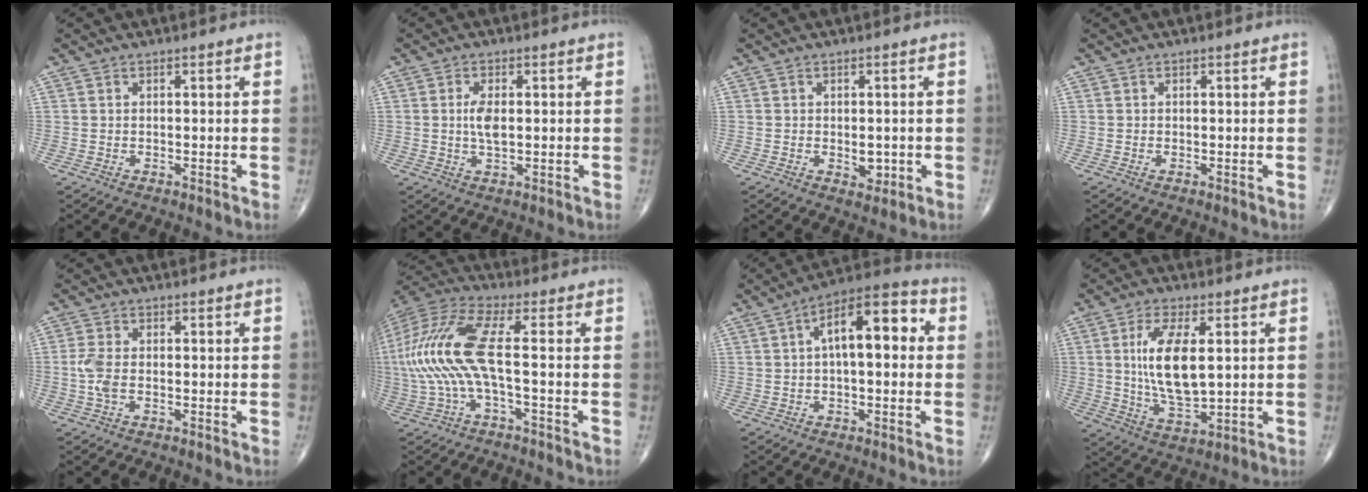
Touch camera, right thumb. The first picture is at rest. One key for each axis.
{"total": 3.9, "fx": 0.3, "fy": 1.7, "fz": 3.5, "tx": -0.067, "ty": -0.006, "tz": 0.004}
{"total": 3.1, "fx": -0.3, "fy": 2.0, "fz": 2.3, "tx": -0.019, "ty": -0.004, "tz": 0.001}
{"total": 0.0}
{"total": 3.6, "fx": -0.5, "fy": 1.8, "fz": 3.1, "tx": -0.081, "ty": 0.002, "tz": -0.013}
{"total": 14.5, "fx": -0.7, "fy": 3.5, "fz": 14.1, "tx": -0.341, "ty": 0.039, "tz": -0.018}
{"total": 13.4, "fx": 2.2, "fy": 5.8, "fz": 11.9, "tx": -0.167, "ty": 0.037, "tz": 0.024}
{"total": 12.3, "fx": 2.1, "fy": 4.9, "fz": 11.0, "tx": -0.213, "ty": -0.022, "tz": 0.047}